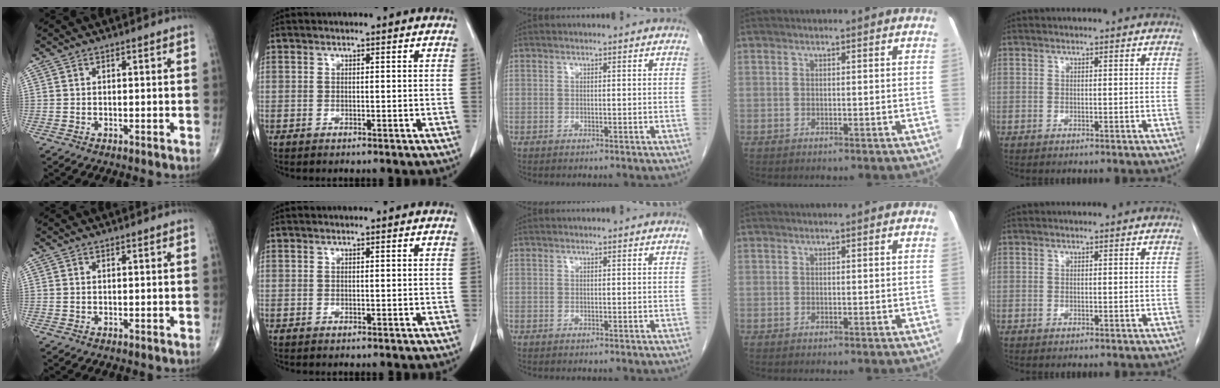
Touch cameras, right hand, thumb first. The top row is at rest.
{}